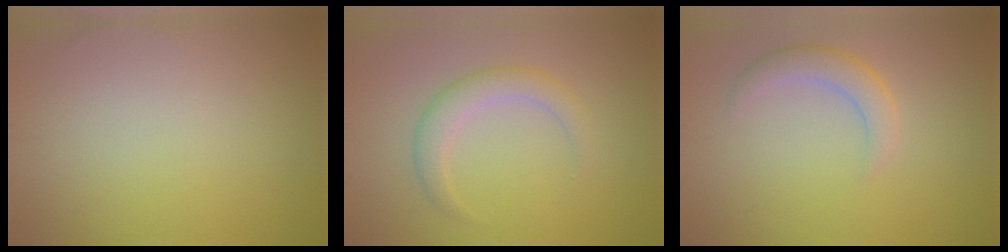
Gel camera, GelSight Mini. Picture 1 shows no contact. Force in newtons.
{"total": 2.6, "press": 2.6, "slide": 0.1}
{"total": 2.6, "press": 2.6, "slide": 0.0}